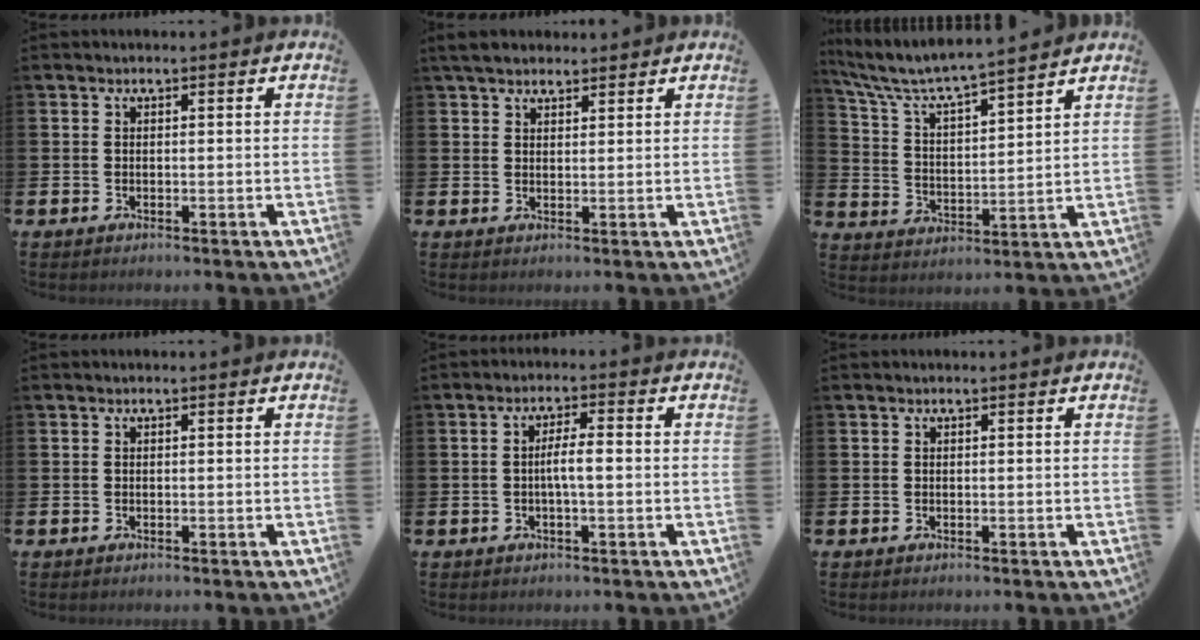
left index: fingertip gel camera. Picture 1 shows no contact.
{"total": 3.7, "force": [3.3, 1.3, 1.2], "torque": [-0.015, -0.012, 0.059]}
{"total": 6.6, "force": [6.2, 0.6, 2.3], "torque": [-0.071, -0.050, 0.102]}
{"total": 0.0}
{"total": 3.0, "force": [-0.4, 0.6, 2.9], "torque": [-0.056, 0.005, -0.008]}
{"total": 0.0}